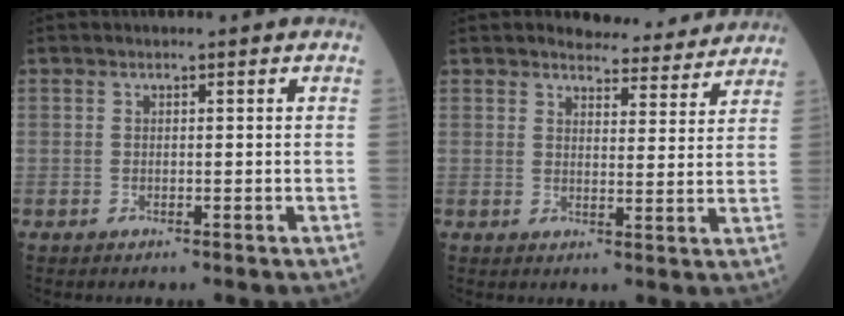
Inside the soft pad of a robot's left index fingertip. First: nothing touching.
{"total": 7.9, "force": [7.7, 1.8, 1.0], "torque": [-0.005, -0.010, 0.086]}